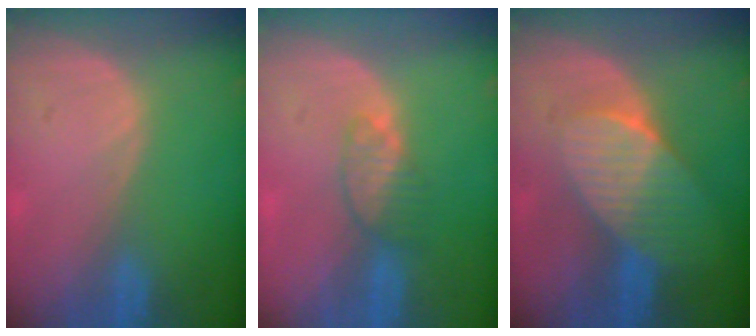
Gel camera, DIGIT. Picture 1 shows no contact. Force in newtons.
{"total": 3.4, "press": 3.4, "slide": 0.2}
{"total": 7.7, "press": 6.9, "slide": 3.4}